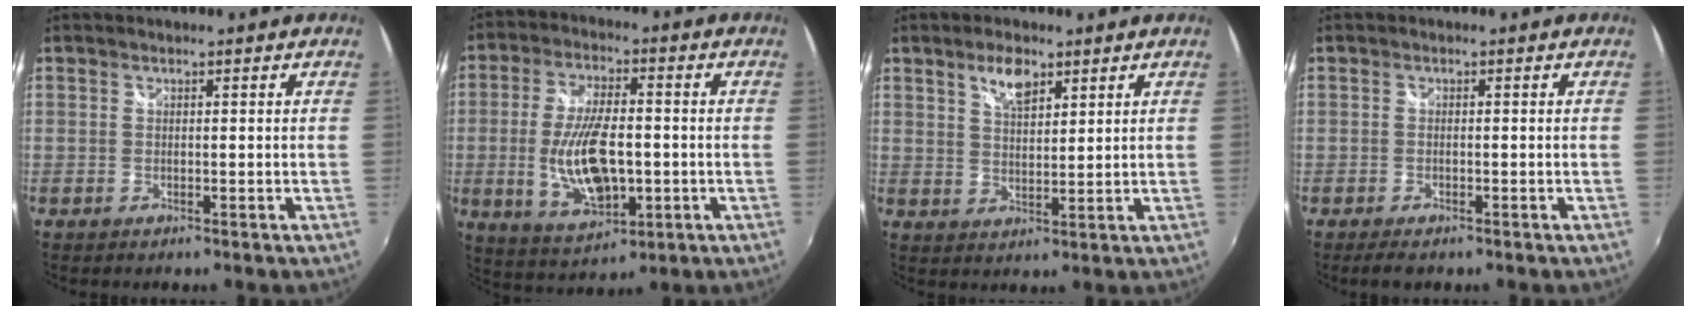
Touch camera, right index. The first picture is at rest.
{"total": 13.7, "force": [-1.9, 6.1, 12.1], "torque": [-0.236, -0.010, -0.024]}
{"total": 5.3, "force": [3.2, 2.2, 3.5], "torque": [-0.060, 0.005, 0.058]}
{"total": 2.7, "force": [-2.0, 0.9, 1.7], "torque": [-0.033, -0.011, -0.031]}